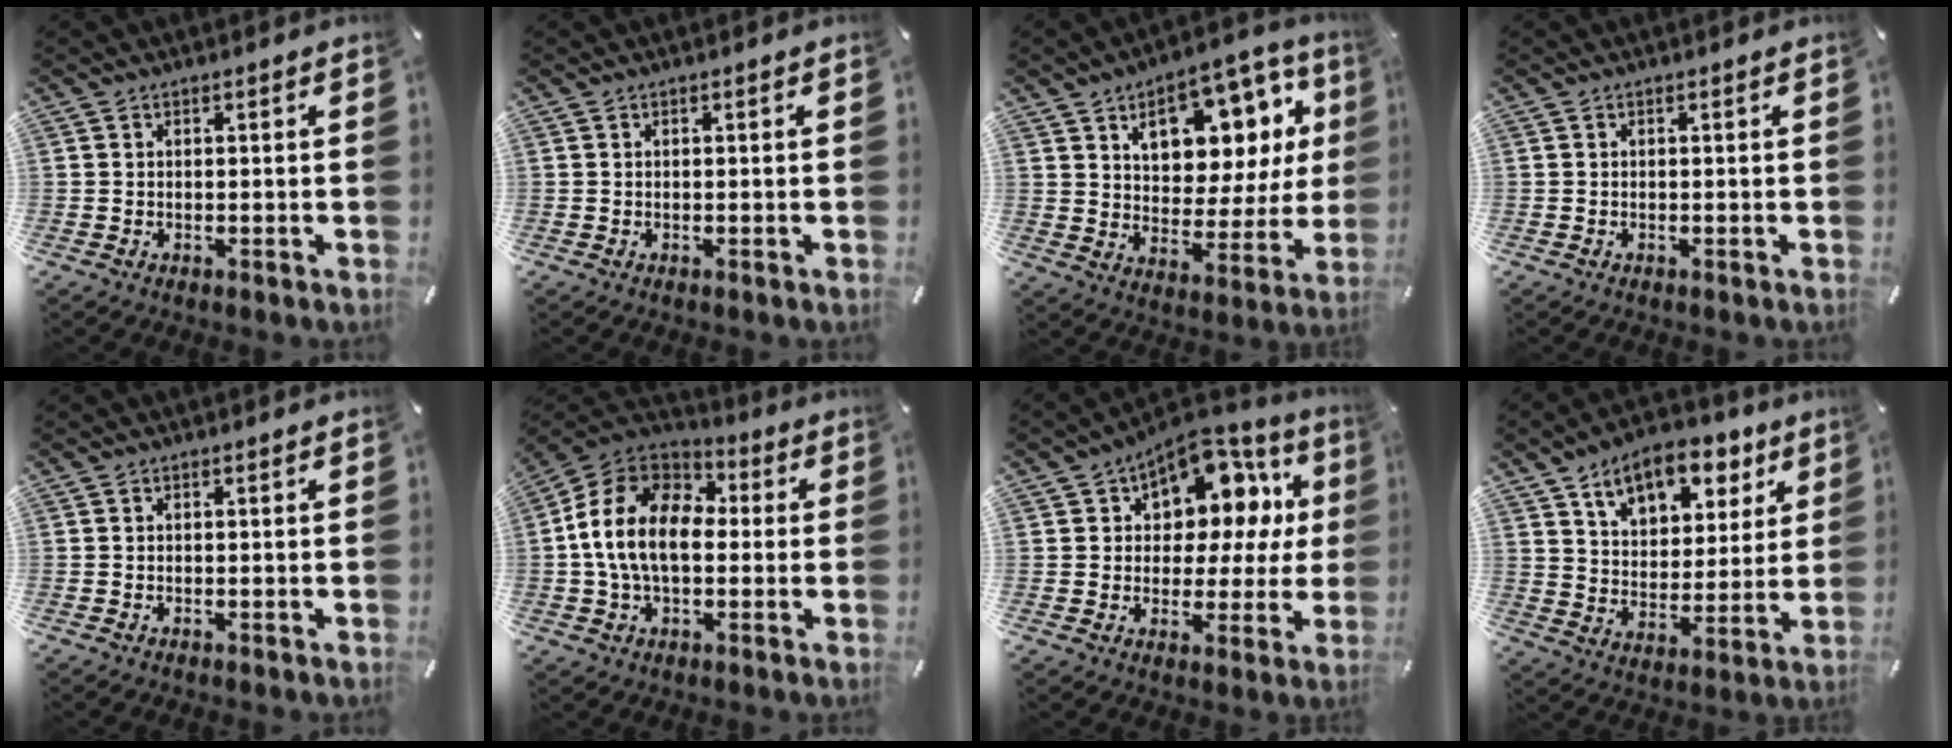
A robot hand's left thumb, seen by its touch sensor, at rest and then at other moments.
{"total": 0.0}
{"total": 15.7, "force": [8.3, 9.5, 9.3], "torque": [-0.129, -0.053, 0.139]}
{"total": 0.0}
{"total": 0.0}
{"total": 15.2, "force": [-0.7, 10.7, 10.7], "torque": [-0.240, 0.017, -0.015]}
{"total": 14.0, "force": [7.7, 8.5, 8.1], "torque": [-0.115, -0.065, 0.130]}
{"total": 12.5, "force": [8.4, 7.8, 5.0], "torque": [-0.076, -0.052, 0.149]}